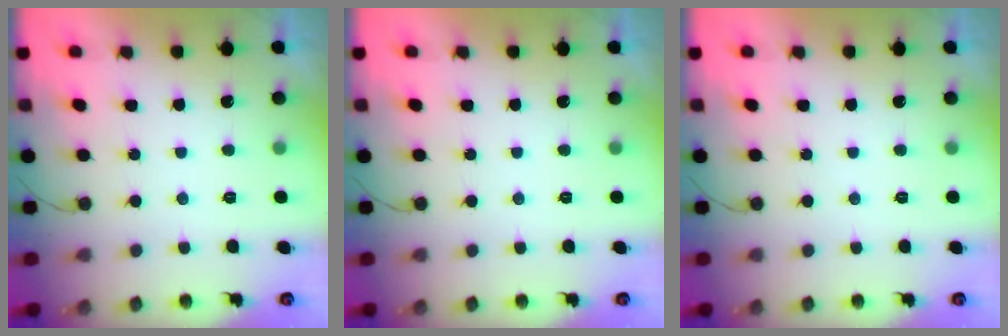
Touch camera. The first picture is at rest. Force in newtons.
{"total": 0.0}
{"total": 0.0}